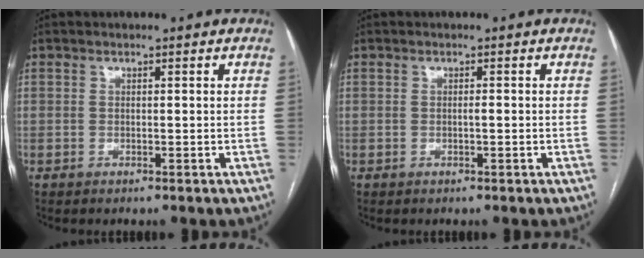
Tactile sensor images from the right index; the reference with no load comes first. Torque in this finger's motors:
{"motor_torque": [0.13, 0.04, -0.01, 0.01]}